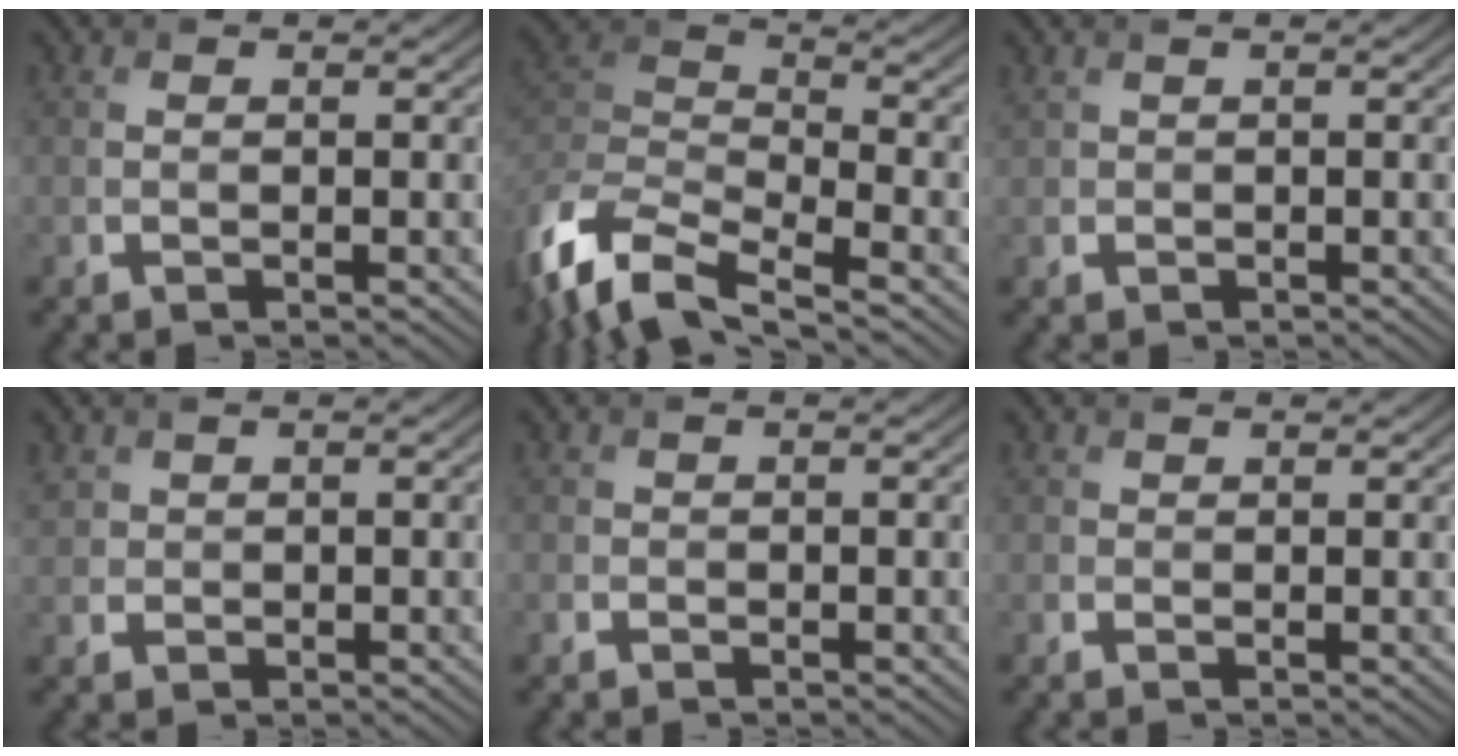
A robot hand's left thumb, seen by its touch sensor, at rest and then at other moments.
{"total": 12.0, "force": [-8.6, 4.0, 7.3], "torque": [-0.168, -0.013, -0.173]}
{"total": 0.5, "force": [0.1, 0.5, -0.2], "torque": [0.006, -0.001, 0.002]}
{"total": 1.2, "force": [0.5, 1.1, -0.3], "torque": [0.003, -0.002, 0.008]}
{"total": 0.7, "force": [-0.5, 0.2, -0.4], "torque": [0.011, -0.002, -0.012]}
{"total": 0.5, "force": [0.1, 0.1, -0.5], "torque": [0.014, -0.002, -0.003]}